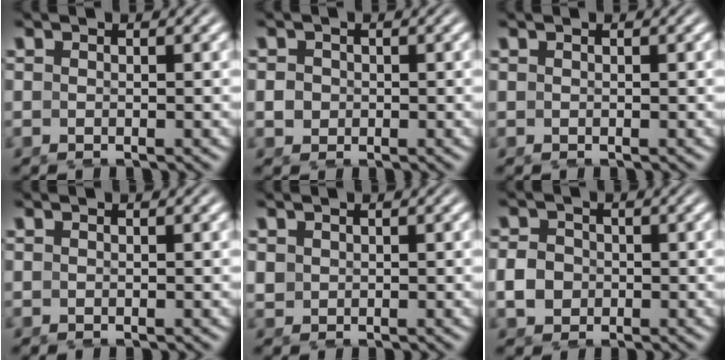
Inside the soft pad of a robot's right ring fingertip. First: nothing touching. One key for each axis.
{"total": 0.8, "fx": 0.0, "fy": 0.8, "fz": 0.1, "tx": -0.007, "ty": -0.006, "tz": 0.004}
{"total": 0.0}
{"total": 0.0}
{"total": 1.2, "fx": 0.6, "fy": 0.9, "fz": 0.3, "tx": -0.014, "ty": -0.006, "tz": 0.020}
{"total": 1.9, "fx": -0.3, "fy": 1.6, "fz": 0.9, "tx": -0.025, "ty": -0.008, "tz": 0.000}